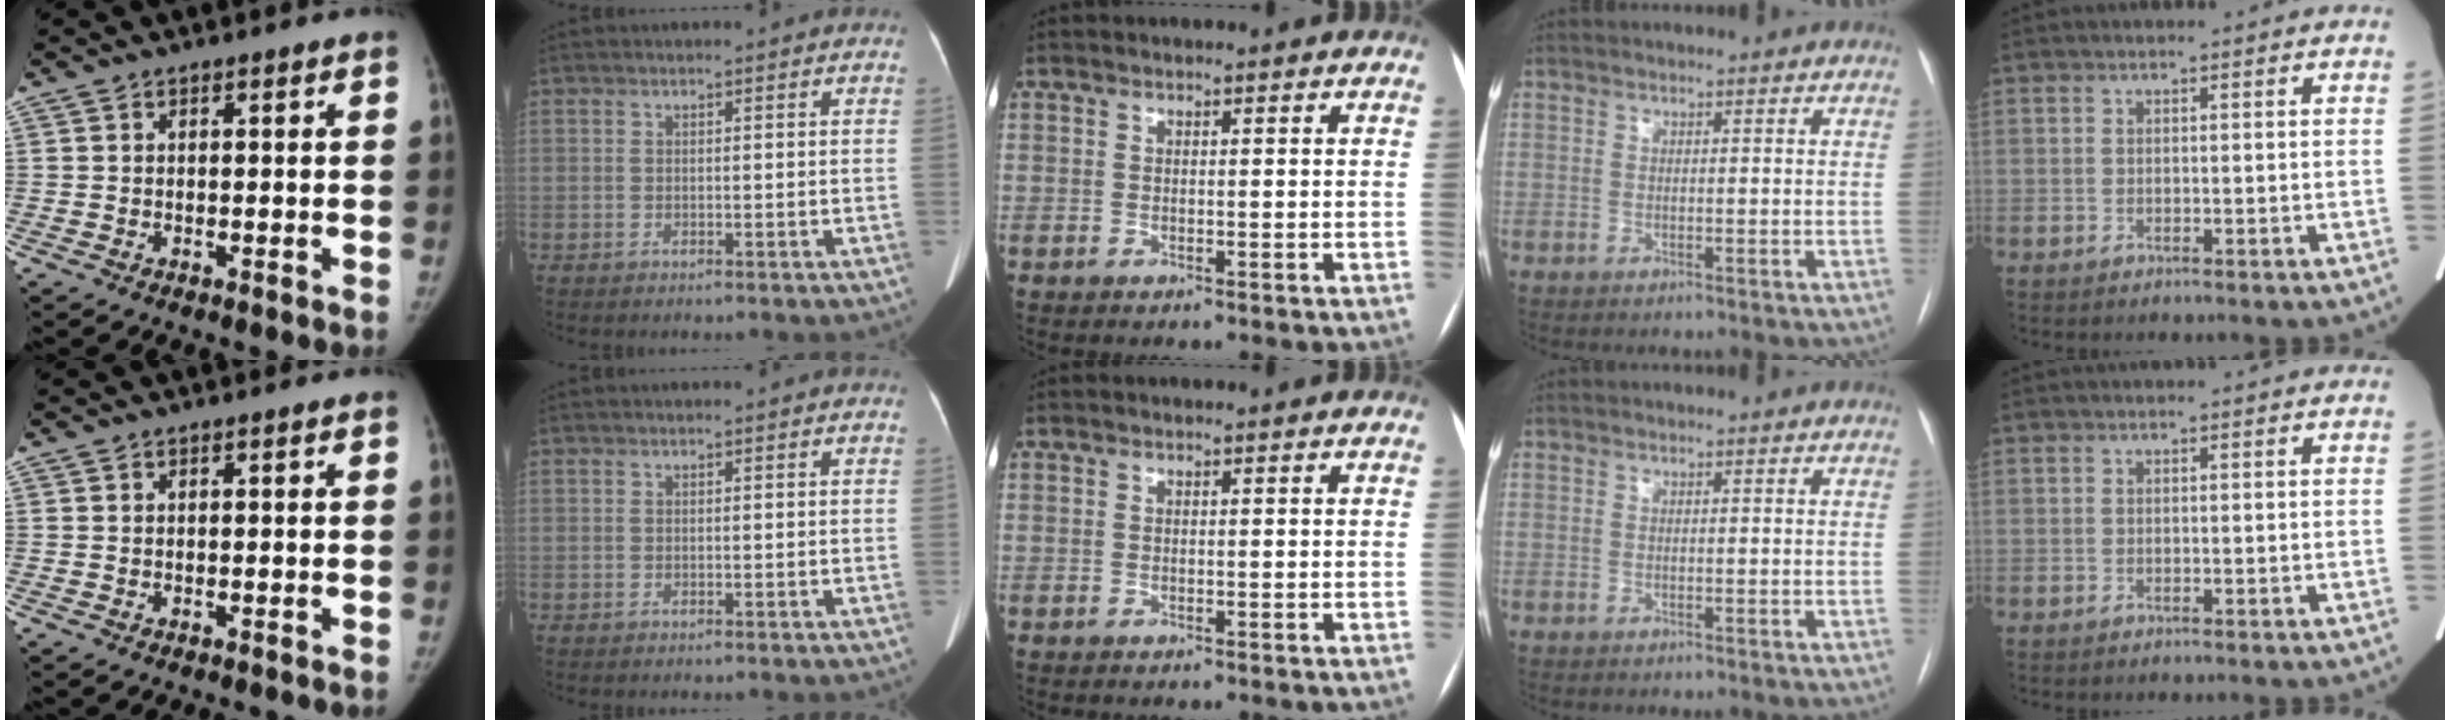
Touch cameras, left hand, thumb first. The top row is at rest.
{}